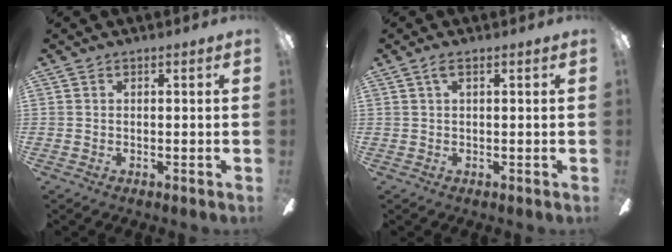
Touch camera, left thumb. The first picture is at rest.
{"total": 2.2, "force": [0.9, 0.5, 1.9], "torque": [-0.044, 0.005, 0.015]}